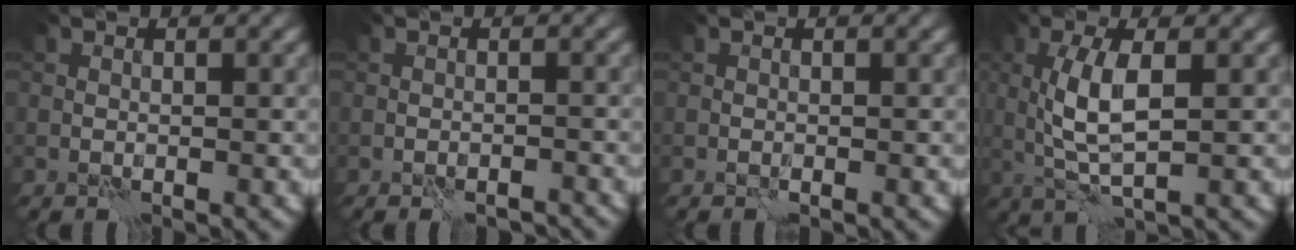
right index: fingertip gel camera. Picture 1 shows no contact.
{"total": 2.4, "force": [-2.2, 0.4, 0.7], "torque": [-0.012, 0.009, -0.028]}
{"total": 0.0}
{"total": 4.8, "force": [0.6, 1.6, 4.5], "torque": [-0.098, 0.004, 0.015]}